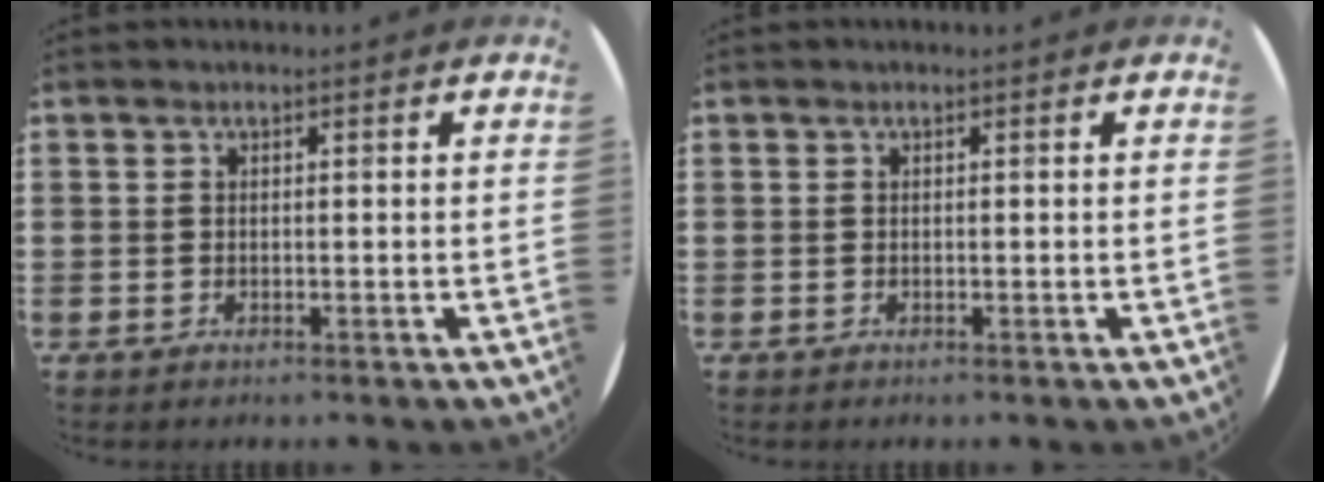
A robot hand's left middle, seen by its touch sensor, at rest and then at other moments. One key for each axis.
{"total": 0.0}